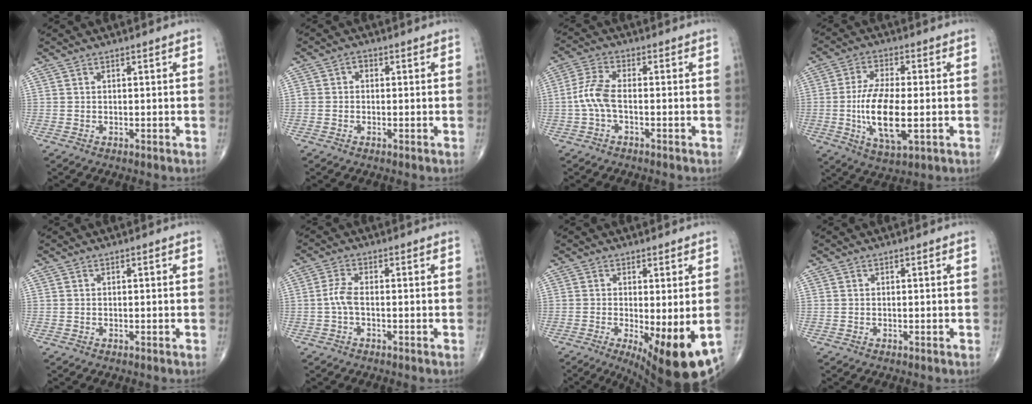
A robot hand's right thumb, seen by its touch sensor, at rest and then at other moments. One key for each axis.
{"total": 1.5, "fx": 0.0, "fy": 1.3, "fz": 0.8, "tx": -0.001, "ty": 0.005, "tz": -0.007}
{"total": 5.3, "fx": -1.2, "fy": 2.1, "fz": 4.8, "tx": -0.117, "ty": 0.014, "tz": -0.031}
{"total": 12.7, "fx": -1.9, "fy": 4.9, "fz": 11.5, "tx": -0.224, "ty": -0.005, "tz": -0.031}
{"total": 0.0}
{"total": 2.9, "fx": -0.7, "fy": 1.1, "fz": 2.6, "tx": -0.060, "ty": 0.003, "tz": -0.017}
{"total": 13.6, "fx": -4.3, "fy": 4.1, "fz": 12.2, "tx": -0.146, "ty": -0.019, "tz": -0.050}
{"total": 0.0}